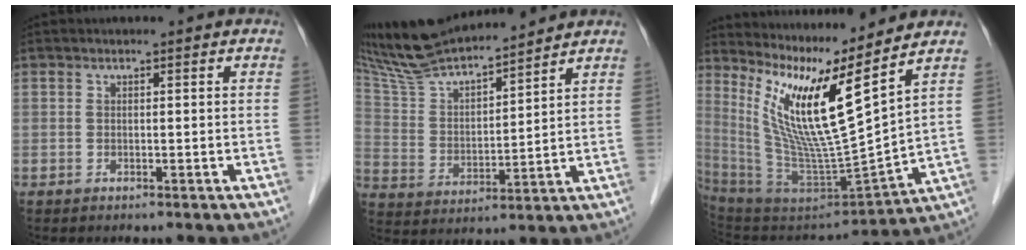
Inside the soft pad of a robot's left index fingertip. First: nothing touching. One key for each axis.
{"total": 15.6, "fx": 14.3, "fy": 1.9, "fz": 5.8, "tx": -0.114, "ty": 0.013, "tz": 0.268}
{"total": 16.3, "fx": 9.3, "fy": -0.1, "fz": 13.4, "tx": -0.269, "ty": -0.026, "tz": 0.175}